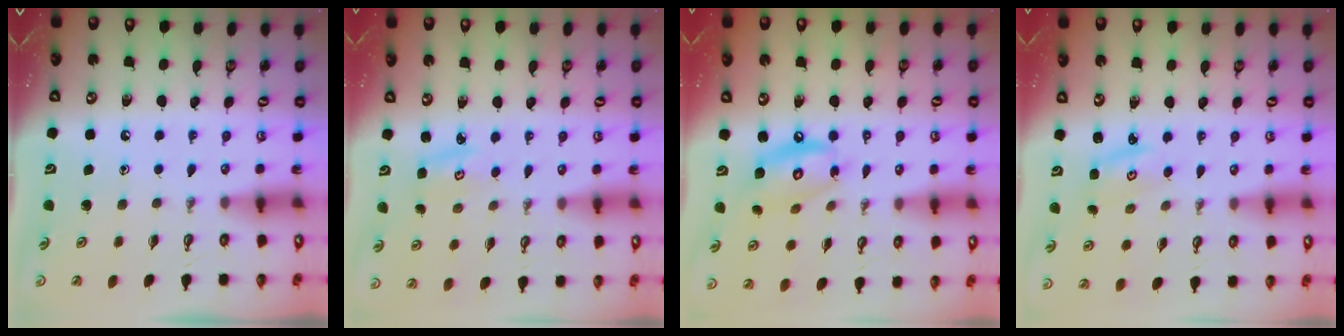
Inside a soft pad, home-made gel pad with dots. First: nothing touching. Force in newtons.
{"total": 2.8, "press": 2.8, "slide": 0.3}
{"total": 12.1, "press": 12.1, "slide": 1.0}
{"total": 2.7, "press": 2.7, "slide": 0.4}